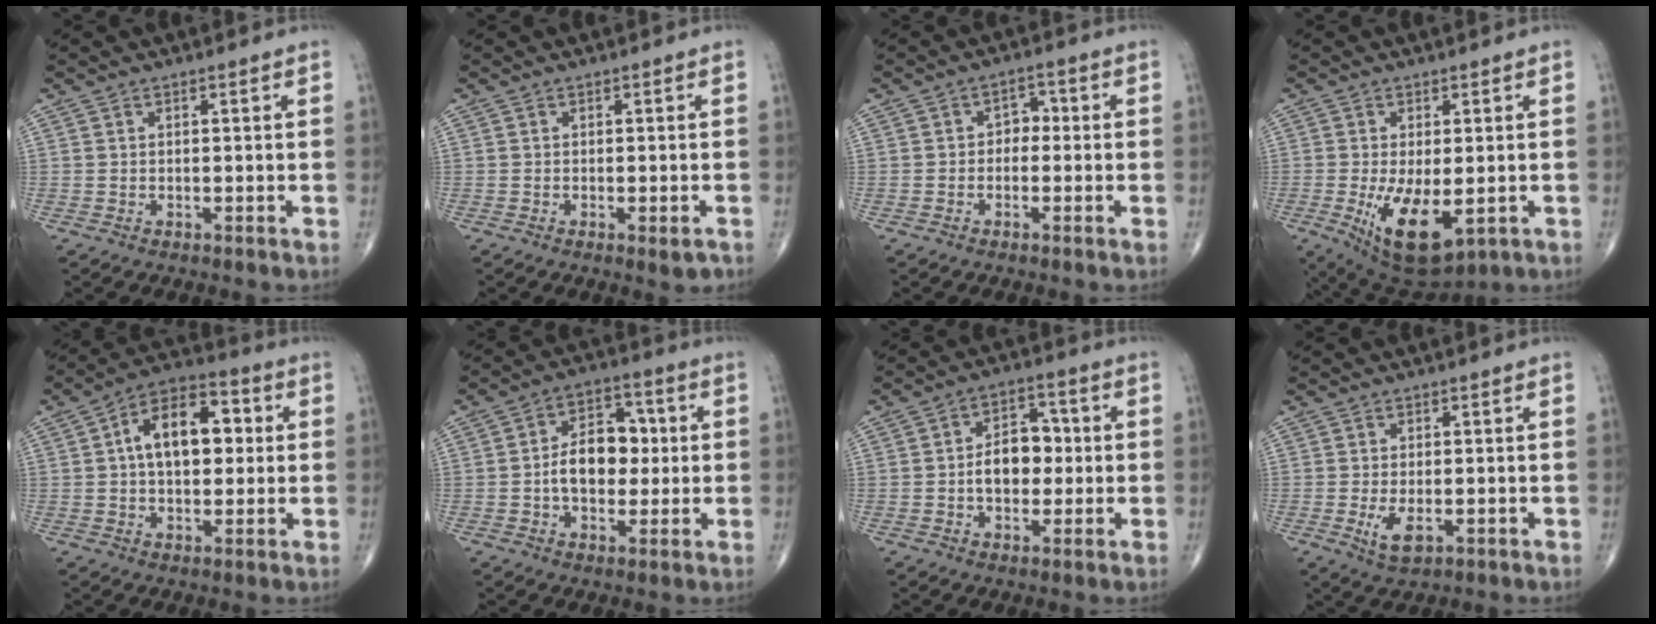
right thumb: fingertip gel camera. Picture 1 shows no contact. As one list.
[{"total": 2.1, "force": [-1.0, 0.7, 1.7], "torque": [-0.016, -0.002, -0.011]}, {"total": 3.1, "force": [-0.4, 2.3, 1.9], "torque": [-0.006, 0.015, -0.017]}, {"total": 11.4, "force": [-2.8, 5.2, 9.8], "torque": [-0.165, -0.021, -0.029]}, {"total": 13.8, "force": [1.9, 8.1, 11.1], "torque": [-0.156, 0.025, 0.020]}, {"total": 11.1, "force": [-0.2, 7.5, 8.2], "torque": [-0.097, 0.023, -0.011]}, {"total": 8.6, "force": [-0.5, 5.9, 6.3], "torque": [-0.072, 0.021, -0.015]}, {"total": 4.3, "force": [-1.2, 2.1, 3.6], "torque": [-0.065, -0.008, -0.016]}]